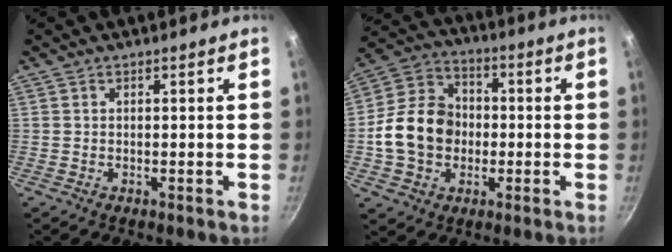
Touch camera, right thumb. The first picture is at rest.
{"total": 14.5, "force": [-1.5, 11.7, 8.3], "torque": [-0.120, 0.028, -0.040]}